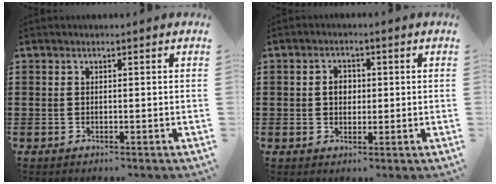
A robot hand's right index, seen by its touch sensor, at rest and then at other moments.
{"total": 2.8, "force": [0.2, 2.1, 1.7], "torque": [-0.040, 0.010, 0.001]}